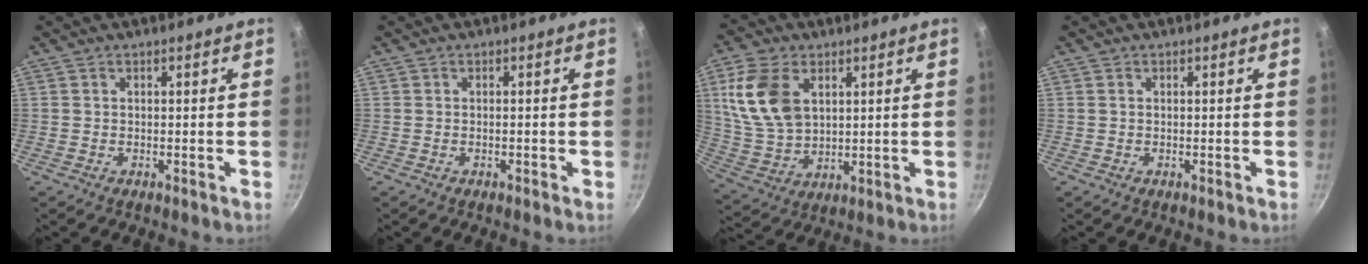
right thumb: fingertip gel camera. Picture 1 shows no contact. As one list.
[{"total": 0.7, "force": [-0.3, 0.3, 0.5], "torque": [-0.007, 0.004, -0.007]}, {"total": 13.8, "force": [4.5, 8.9, 9.6], "torque": [-0.173, -0.016, 0.100]}, {"total": 0.0}]